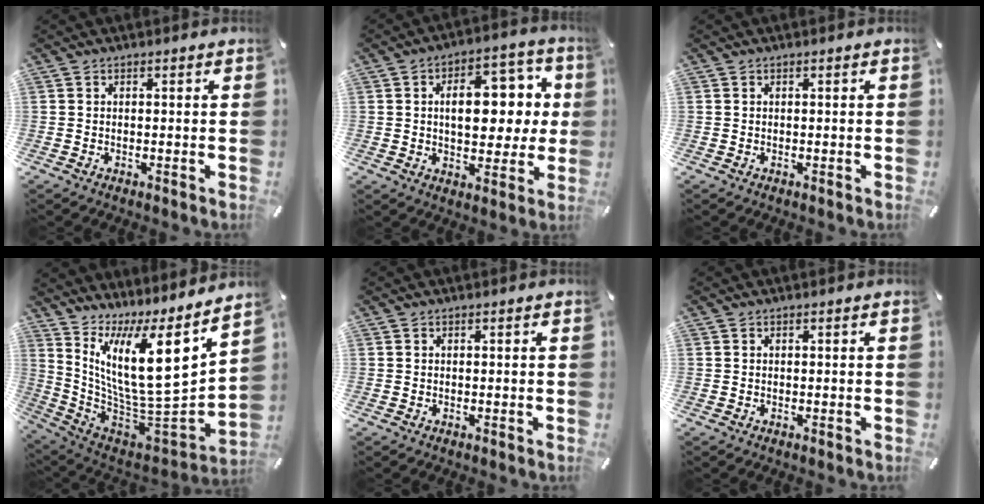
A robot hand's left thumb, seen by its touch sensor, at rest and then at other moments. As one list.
[{"total": 15.1, "force": [2.4, 9.4, 11.6], "torque": [-0.152, -0.002, 0.039]}, {"total": 0.0}, {"total": 18.6, "force": [6.8, 6.3, 16.2], "torque": [-0.260, -0.094, 0.110]}, {"total": 0.0}, {"total": 0.0}]